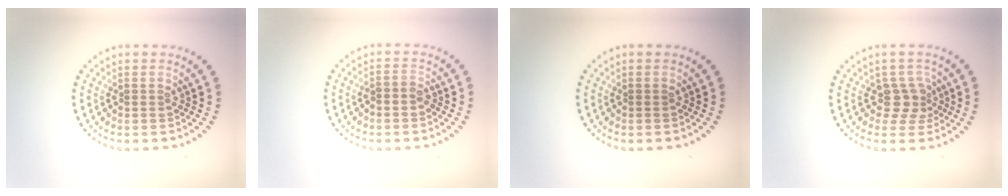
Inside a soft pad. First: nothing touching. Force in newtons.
{"total": 1.1, "press": 0.9, "slide": 0.7}
{"total": 0.0}
{"total": 2.3, "press": 1.8, "slide": 1.6}